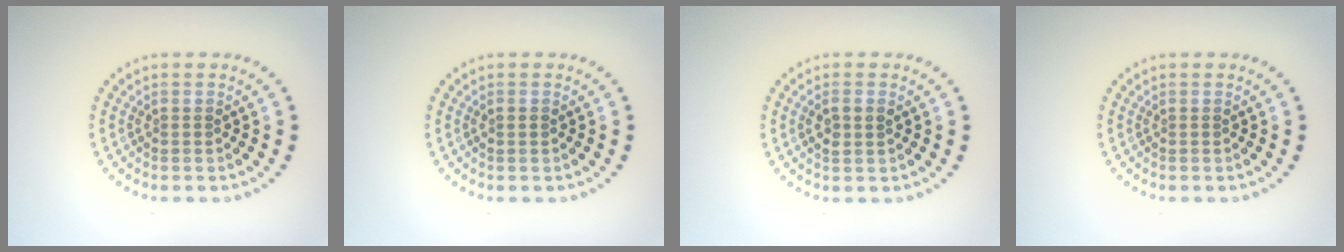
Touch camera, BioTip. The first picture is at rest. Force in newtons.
{"total": 0.7, "press": 0.7, "slide": 0.1}
{"total": 1.6, "press": 1.5, "slide": 0.4}
{"total": 0.0}